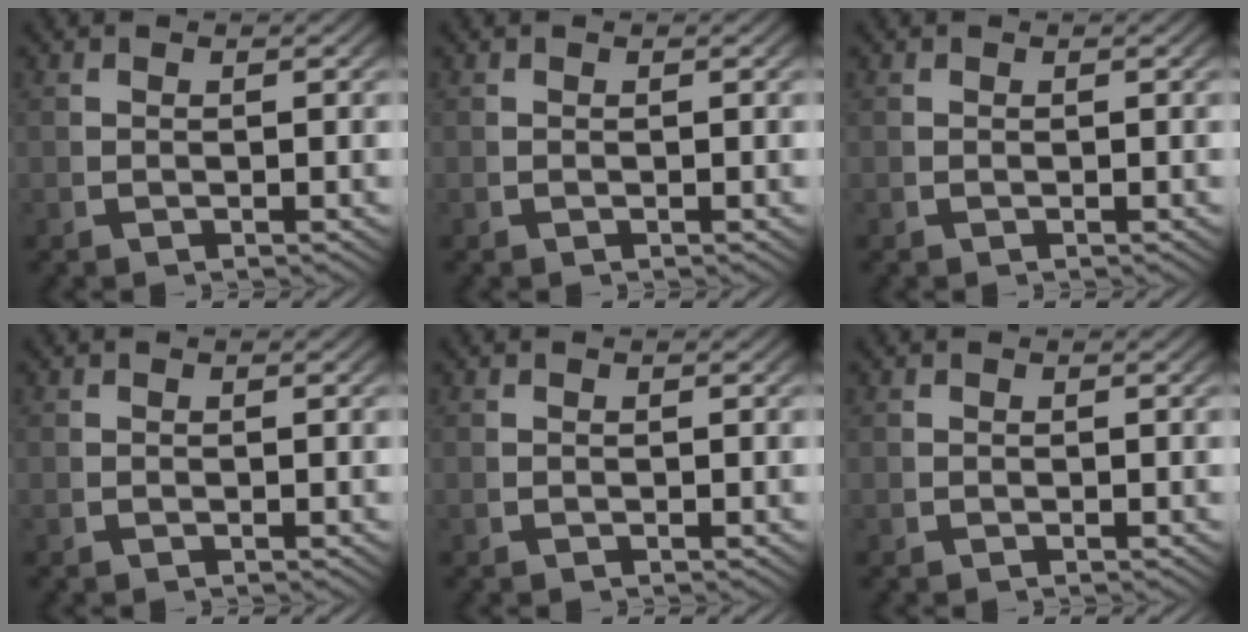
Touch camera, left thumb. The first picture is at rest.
{"total": 0.0}
{"total": 0.0}
{"total": 0.0}
{"total": 0.0}
{"total": 0.0}